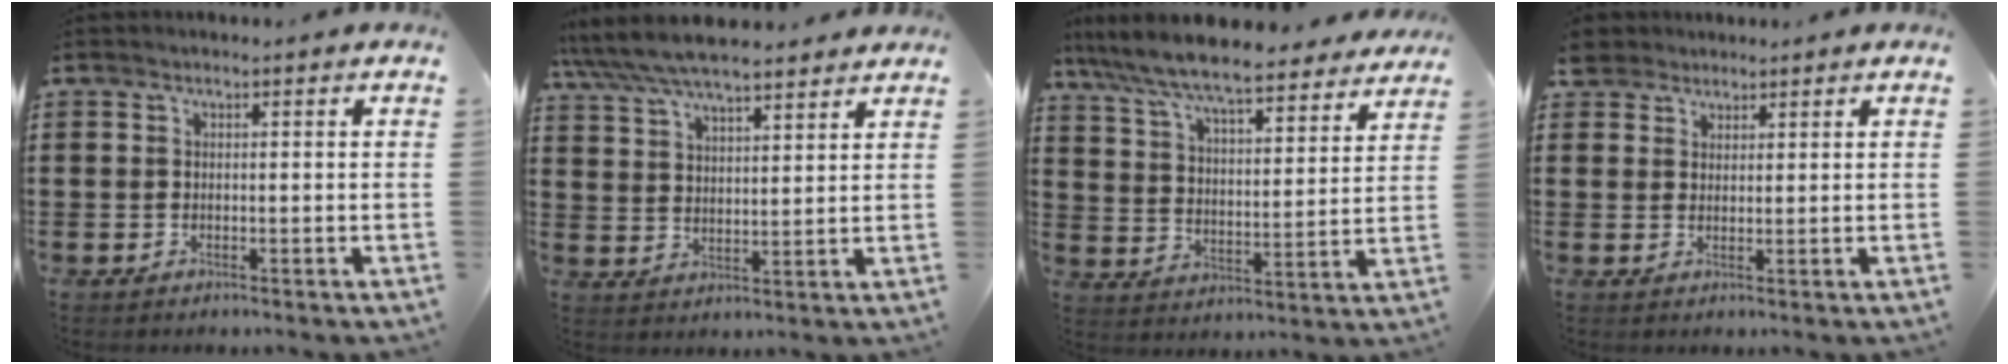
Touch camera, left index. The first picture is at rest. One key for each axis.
{"total": 7.0, "fx": 6.4, "fy": 1.4, "fz": 2.5, "tx": -0.071, "ty": -0.022, "tz": 0.115}
{"total": 8.0, "fx": 7.5, "fy": 0.3, "fz": 3.0, "tx": -0.090, "ty": -0.046, "tz": 0.126}
{"total": 3.0, "fx": 2.5, "fy": 1.7, "fz": 0.2, "tx": -0.017, "ty": 0.009, "tz": 0.048}